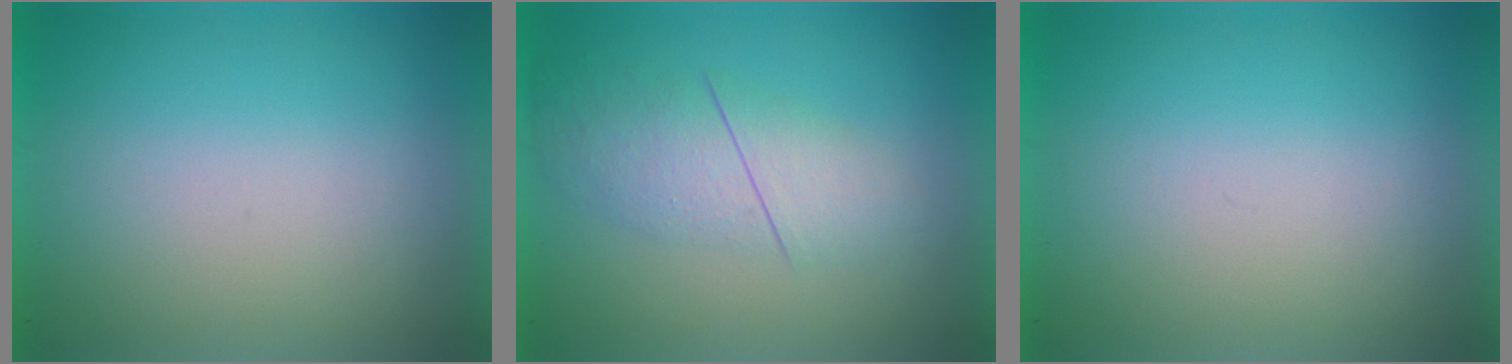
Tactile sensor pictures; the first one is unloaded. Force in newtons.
{"total": 2.8}
{"total": 0.0}